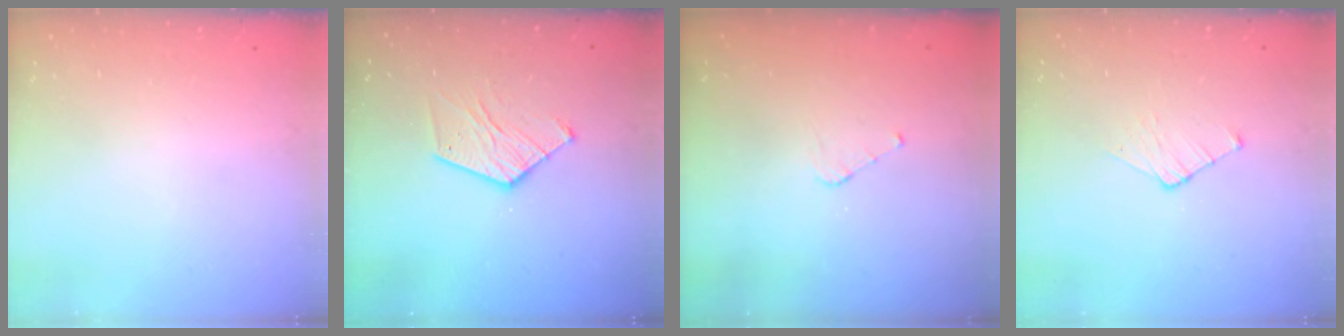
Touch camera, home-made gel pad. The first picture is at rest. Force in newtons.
{"total": 9.9, "press": 9.9, "slide": 0.8}
{"total": 3.0, "press": 3.0, "slide": 0.2}
{"total": 5.2, "press": 5.2, "slide": 0.5}